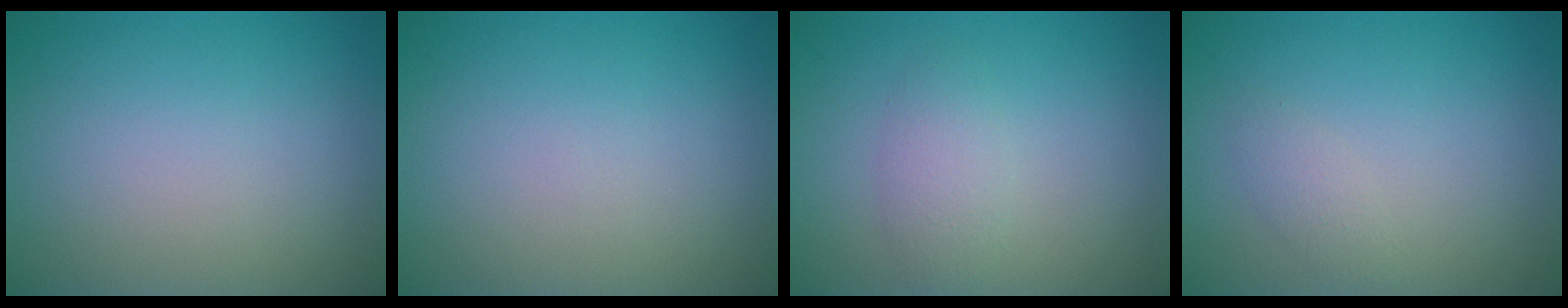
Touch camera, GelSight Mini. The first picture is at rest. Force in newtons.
{"total": 0.0}
{"total": 3.4, "press": 3.4, "slide": 0.1}
{"total": 1.1, "press": 1.1, "slide": 0.0}